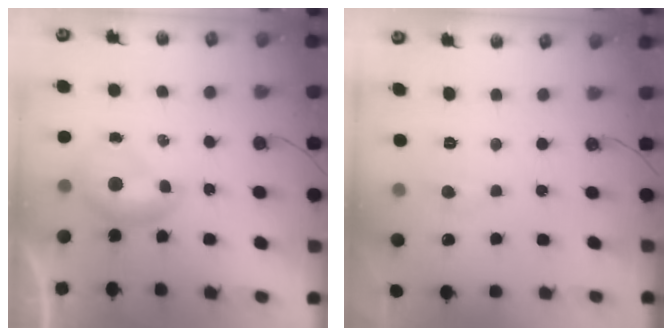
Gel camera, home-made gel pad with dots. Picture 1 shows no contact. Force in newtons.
{"total": 0.0}